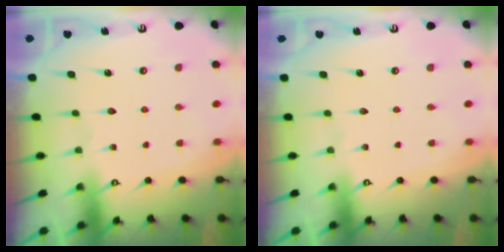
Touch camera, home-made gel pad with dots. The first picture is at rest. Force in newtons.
{"total": 0.0}